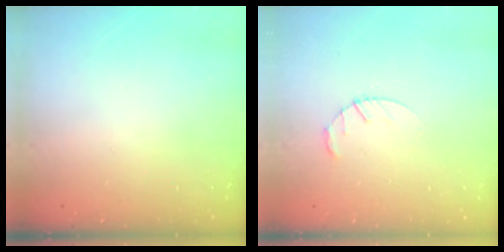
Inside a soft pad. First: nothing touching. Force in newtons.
{"total": 3.5, "press": 3.4, "slide": 0.5}